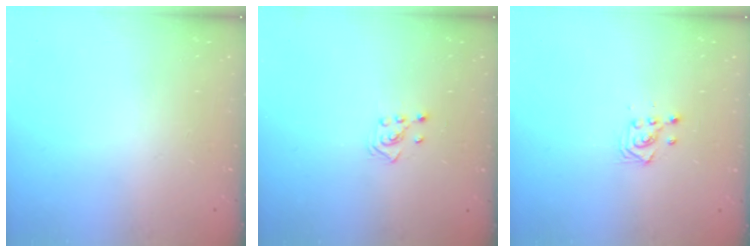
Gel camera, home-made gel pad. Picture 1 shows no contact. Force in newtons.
{"total": 3.4, "press": 3.4, "slide": 0.6}
{"total": 3.0, "press": 2.9, "slide": 0.8}